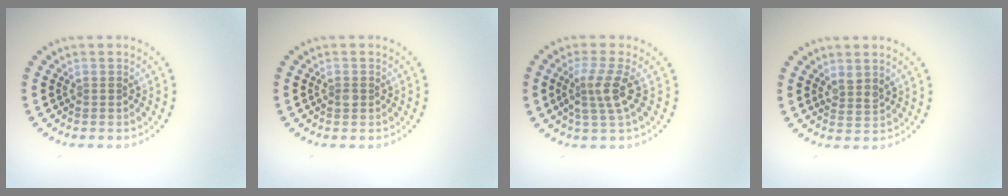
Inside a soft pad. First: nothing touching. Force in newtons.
{"total": 0.8, "press": 0.8, "slide": 0.1}
{"total": 3.0, "press": 2.4, "slide": 1.8}
{"total": 1.3, "press": 1.1, "slide": 0.8}